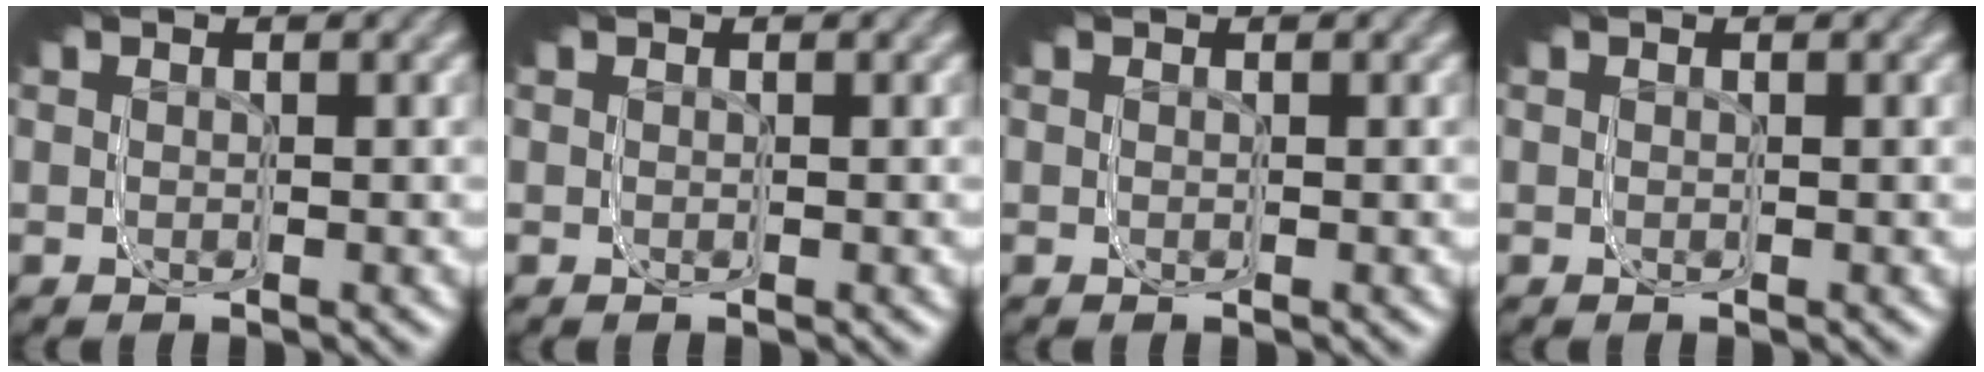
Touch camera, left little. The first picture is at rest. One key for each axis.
{"total": 0.0}
{"total": 0.0}
{"total": 0.0}